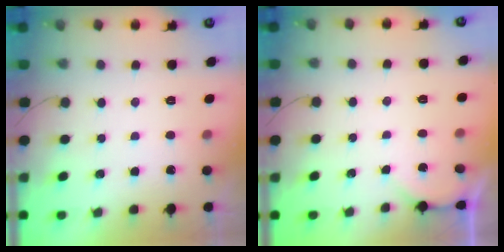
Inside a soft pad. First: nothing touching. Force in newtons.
{"total": 0.0}